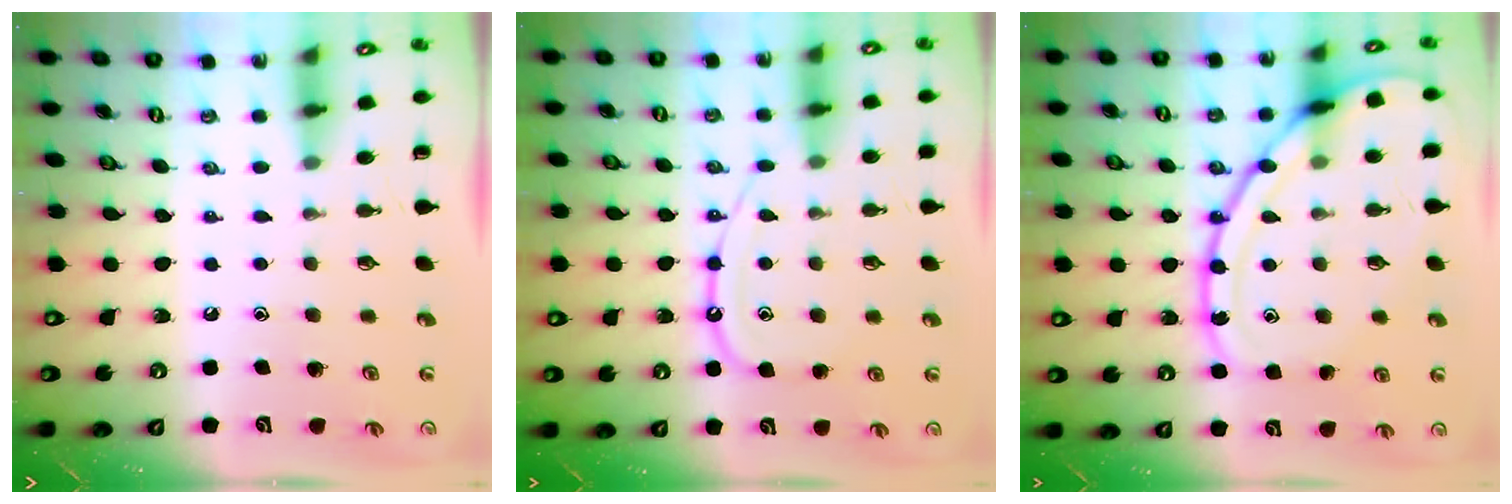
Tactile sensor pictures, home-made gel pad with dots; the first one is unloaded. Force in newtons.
{"total": 11.0, "press": 11.0, "slide": 0.8}
{"total": 17.5, "press": 17.5, "slide": 1.4}